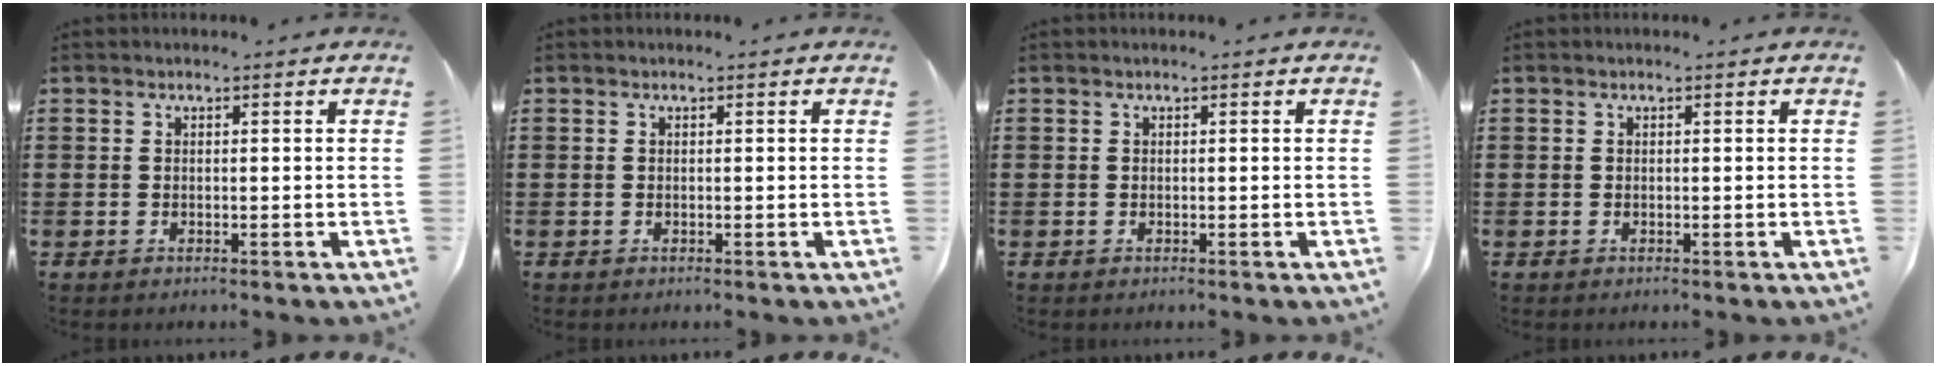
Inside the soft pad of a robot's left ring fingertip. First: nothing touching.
{"total": 0.0}
{"total": 0.0}
{"total": 0.0}